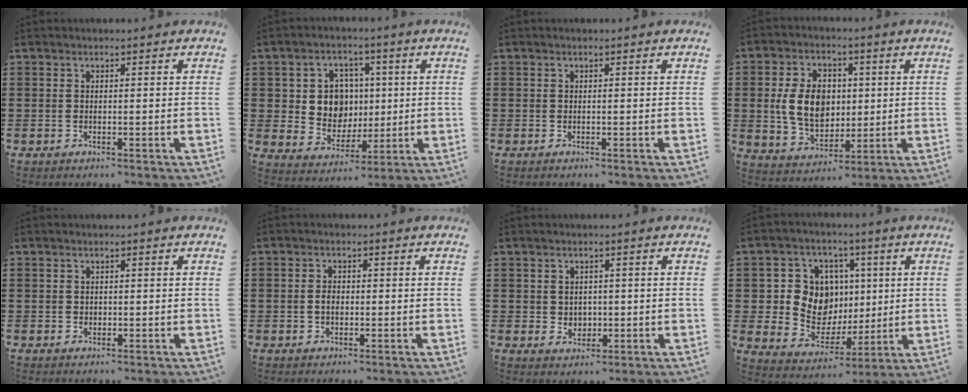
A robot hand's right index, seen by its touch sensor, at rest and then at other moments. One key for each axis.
{"total": 7.3, "fx": 1.3, "fy": 6.5, "fz": 2.9, "tx": -0.070, "ty": 0.015, "tz": 0.021}
{"total": 0.0}
{"total": 9.3, "fx": 1.0, "fy": 6.8, "fz": 6.3, "tx": -0.146, "ty": 0.014, "tz": 0.014}
{"total": 0.6, "fx": 0.1, "fy": 0.6, "fz": 0.2, "tx": -0.005, "ty": 0.003, "tz": 0.002}
{"total": 1.7, "fx": -0.2, "fy": 1.1, "fz": 1.3, "tx": -0.026, "ty": 0.006, "tz": -0.005}
{"total": 1.9, "fx": 0.2, "fy": 1.8, "fz": 0.6, "tx": -0.011, "ty": 0.005, "tz": -0.001}
{"total": 10.5, "fx": 1.3, "fy": 9.5, "fz": 4.4, "tx": -0.107, "ty": 0.009, "tz": 0.031}